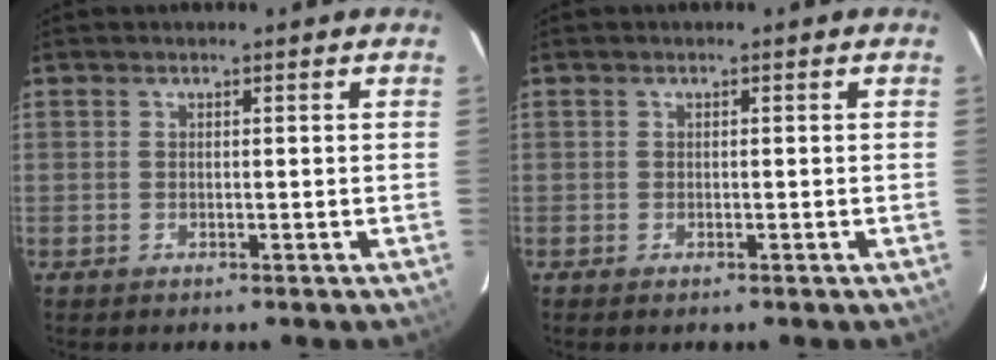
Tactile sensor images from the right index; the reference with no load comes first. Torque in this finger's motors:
{"motor_torque": [0.05, 0.11, 0.08, 0.01]}